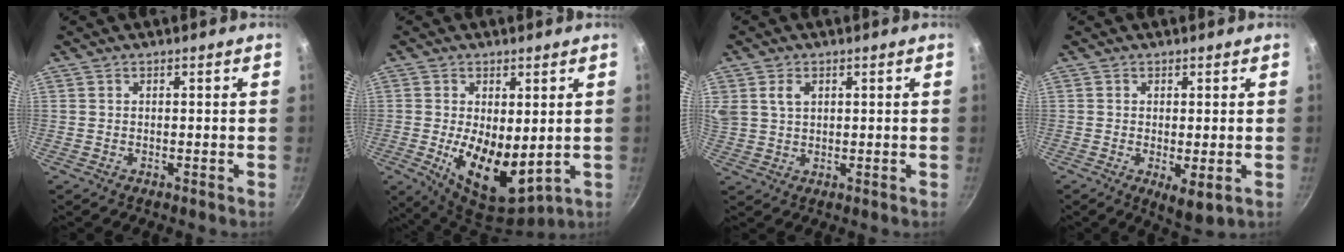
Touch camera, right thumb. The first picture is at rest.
{"total": 12.6, "force": [-1.3, 6.3, 10.8], "torque": [-0.163, -0.026, 0.002]}
{"total": 4.7, "force": [1.8, 3.4, 2.8], "torque": [-0.052, 0.000, 0.043]}
{"total": 4.4, "force": [-1.0, 1.4, 4.1], "torque": [-0.065, -0.016, -0.010]}